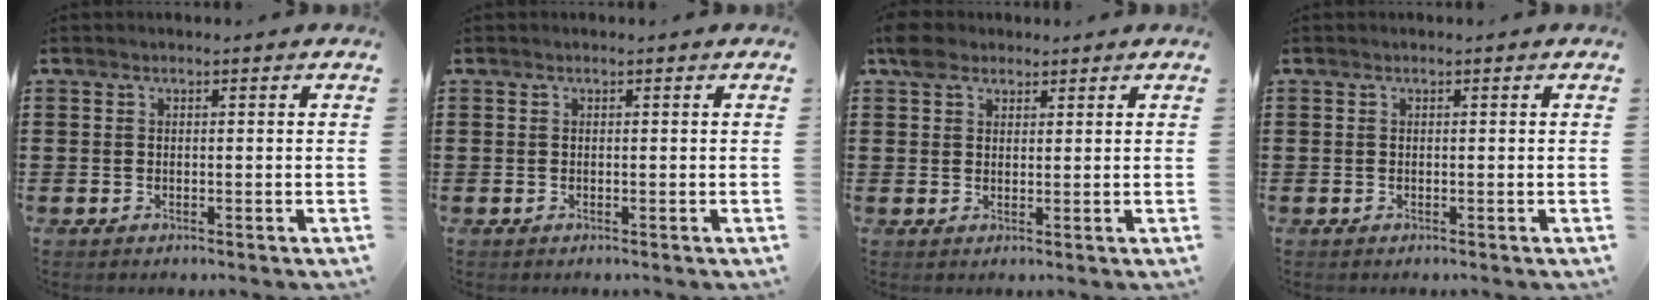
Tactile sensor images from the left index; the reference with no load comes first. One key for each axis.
{"total": 0.0}
{"total": 3.7, "fx": 2.4, "fy": 2.4, "fz": 1.3, "tx": -0.029, "ty": 0.011, "tz": 0.043}
{"total": 0.0}